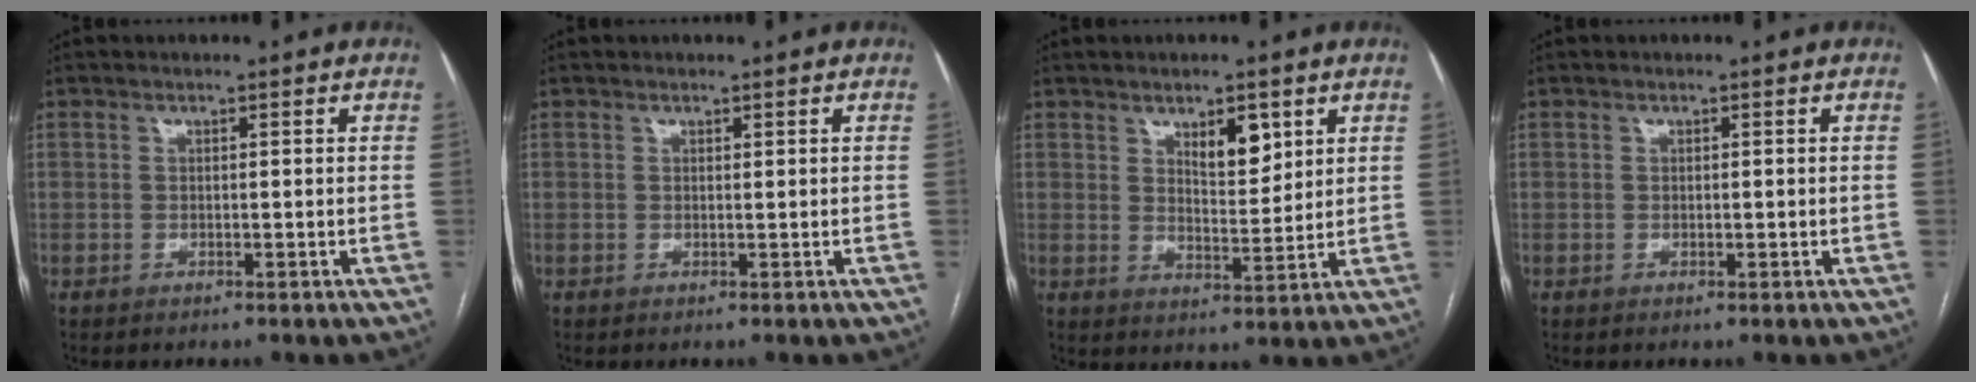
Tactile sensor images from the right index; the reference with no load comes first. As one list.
[{"total": 0.0}, {"total": 5.6, "force": [3.0, 2.1, 4.3], "torque": [-0.070, -0.005, 0.052]}, {"total": 0.5, "force": [-0.1, 0.3, 0.4], "torque": [-0.006, -0.001, 0.000]}]